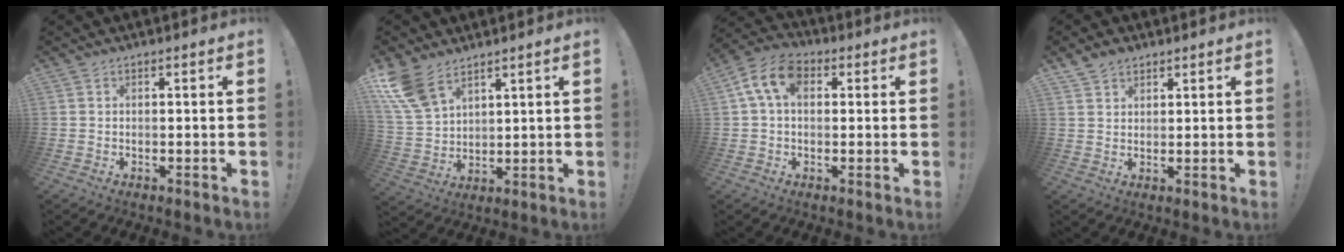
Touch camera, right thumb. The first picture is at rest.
{"total": 11.2, "force": [7.6, 6.0, 5.5], "torque": [-0.117, -0.036, 0.153]}
{"total": 10.3, "force": [2.8, 6.6, 7.4], "torque": [-0.143, 0.007, 0.055]}
{"total": 3.8, "force": [2.8, 2.3, 1.0], "torque": [-0.018, -0.012, 0.053]}